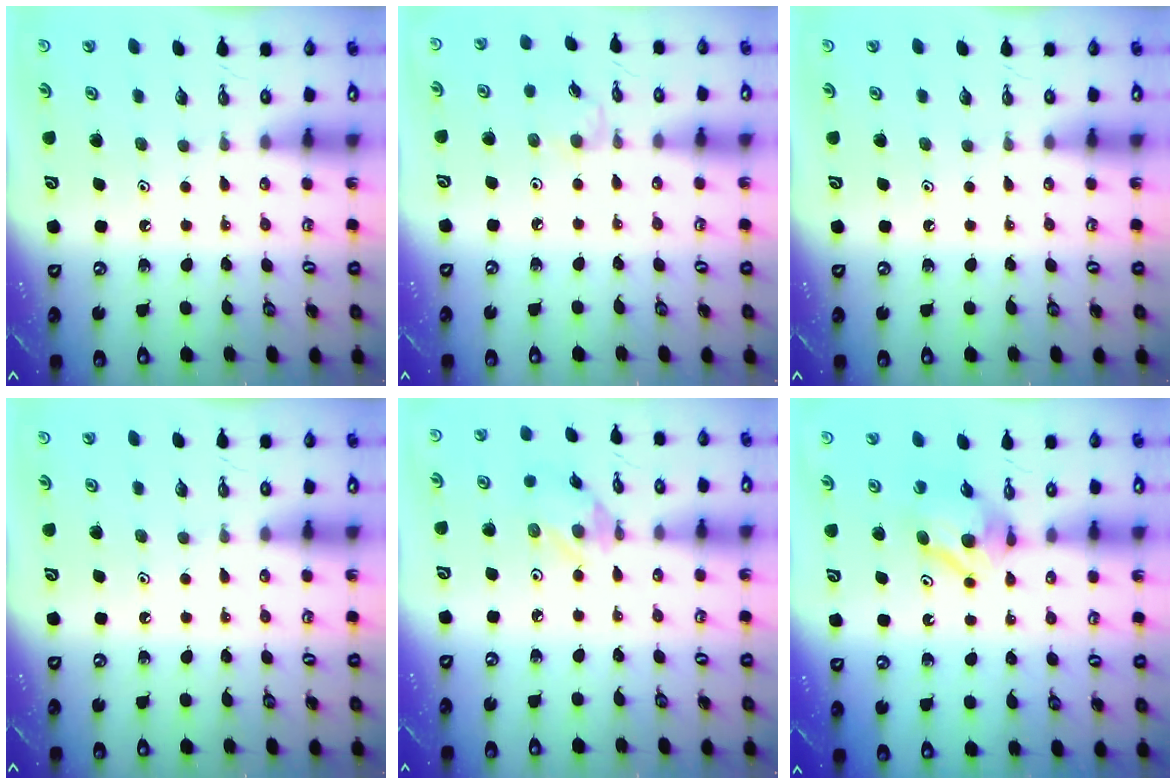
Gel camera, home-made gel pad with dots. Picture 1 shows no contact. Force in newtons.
{"total": 2.3, "press": 2.3, "slide": 0.3}
{"total": 0.0}
{"total": 0.0}
{"total": 3.2, "press": 3.2, "slide": 0.1}
{"total": 7.7, "press": 7.6, "slide": 0.6}